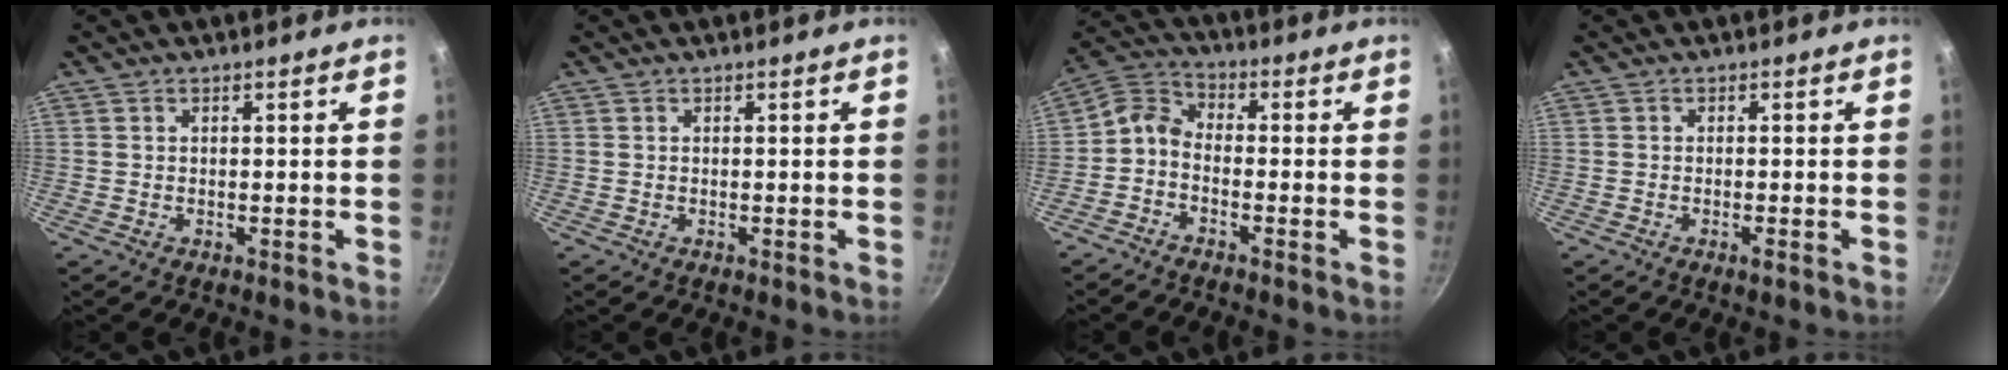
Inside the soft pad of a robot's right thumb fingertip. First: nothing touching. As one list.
[{"total": 0.0}, {"total": 5.1, "force": [-2.2, 3.2, 3.3], "torque": [-0.080, 0.040, -0.059]}, {"total": 1.2, "force": [-0.7, 0.1, 1.0], "torque": [-0.028, 0.003, -0.012]}]